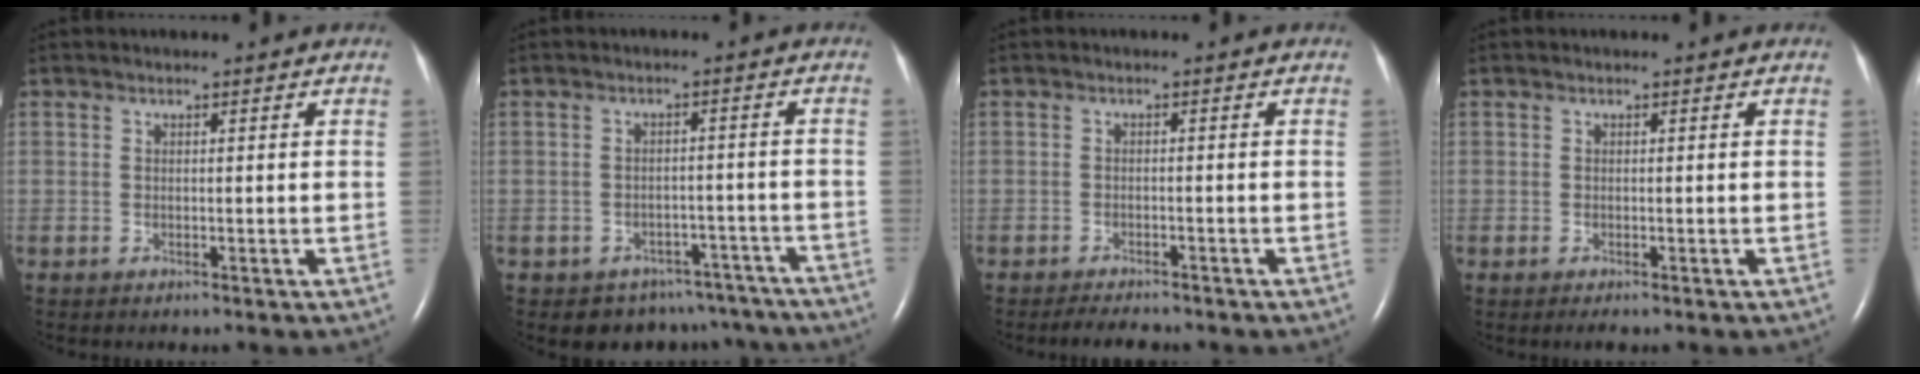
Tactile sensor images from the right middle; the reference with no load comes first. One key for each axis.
{"total": 10.4, "fx": -8.9, "fy": 5.4, "fz": 0.6, "tx": -0.001, "ty": 0.031, "tz": -0.089}
{"total": 3.4, "fx": -3.1, "fy": 0.6, "fz": 1.2, "tx": -0.025, "ty": -0.009, "tz": -0.045}
{"total": 0.9, "fx": -0.7, "fy": 0.1, "fz": 0.5, "tx": -0.011, "ty": -0.003, "tz": -0.010}